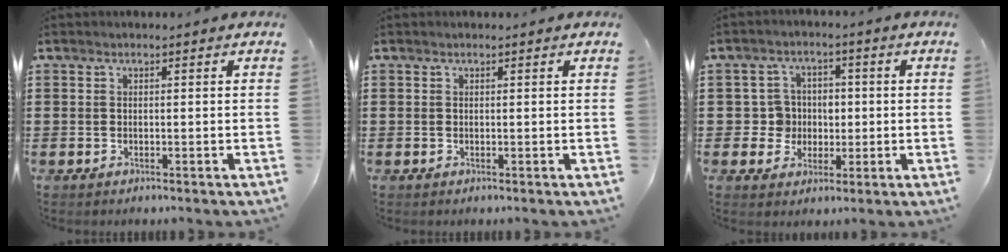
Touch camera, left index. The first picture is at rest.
{"total": 0.0}
{"total": 4.8, "force": [-0.2, 4.7, 1.0], "torque": [-0.042, 0.014, -0.006]}